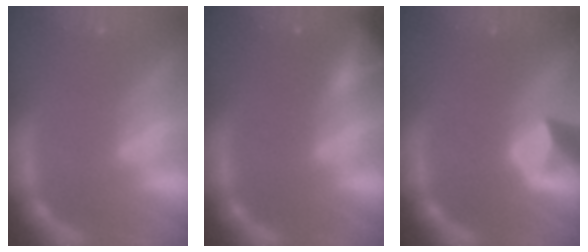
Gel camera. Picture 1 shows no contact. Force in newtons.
{"total": 4.4}
{"total": 3.0}